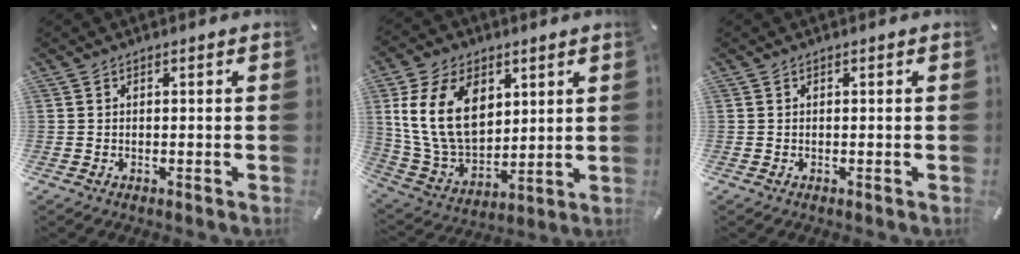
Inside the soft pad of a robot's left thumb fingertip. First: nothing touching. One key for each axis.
{"total": 17.5, "fx": 5.5, "fy": 12.3, "fz": 11.1, "tx": -0.248, "ty": -0.007, "tz": 0.101}
{"total": 0.0}